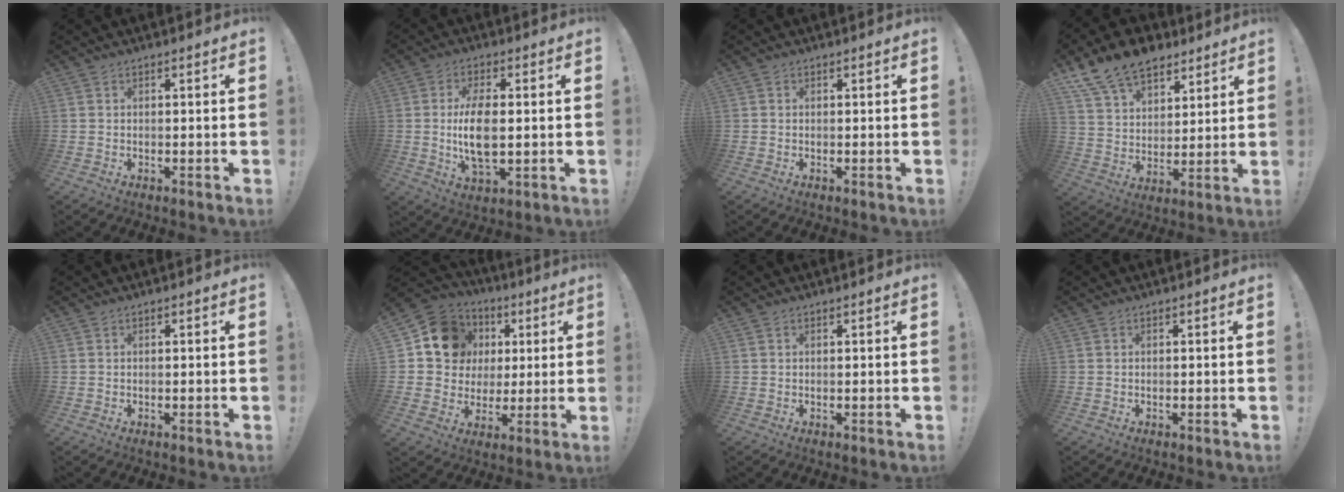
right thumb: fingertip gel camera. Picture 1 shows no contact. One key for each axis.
{"total": 10.8, "fx": 0.1, "fy": 4.9, "fz": 9.6, "tx": -0.190, "ty": -0.014, "tz": -0.004}
{"total": 0.0}
{"total": 14.6, "fx": 10.5, "fy": 8.5, "fz": 5.5, "tx": -0.102, "ty": -0.067, "tz": 0.200}
{"total": 0.0}
{"total": 14.9, "fx": 4.6, "fy": 13.2, "fz": 5.3, "tx": -0.061, "ty": -0.015, "tz": 0.103}
{"total": 0.0}
{"total": 0.0}